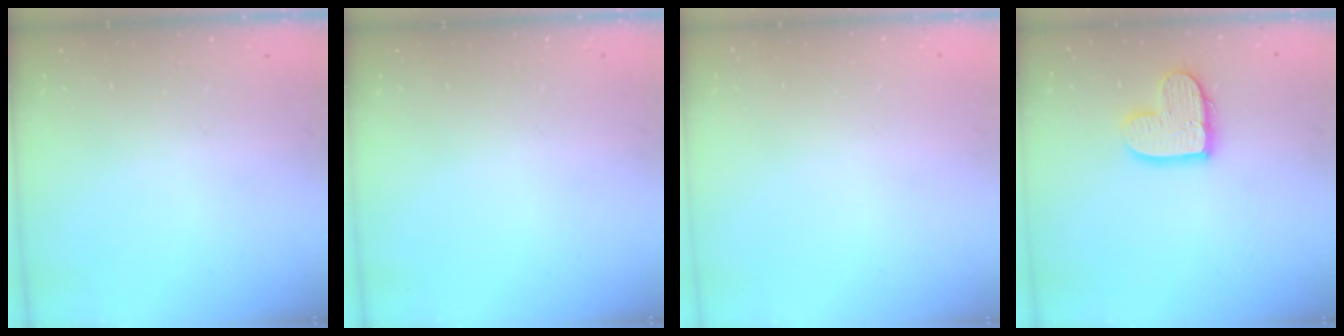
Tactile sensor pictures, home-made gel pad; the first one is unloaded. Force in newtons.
{"total": 0.0}
{"total": 0.0}
{"total": 10.8, "press": 10.7, "slide": 0.9}